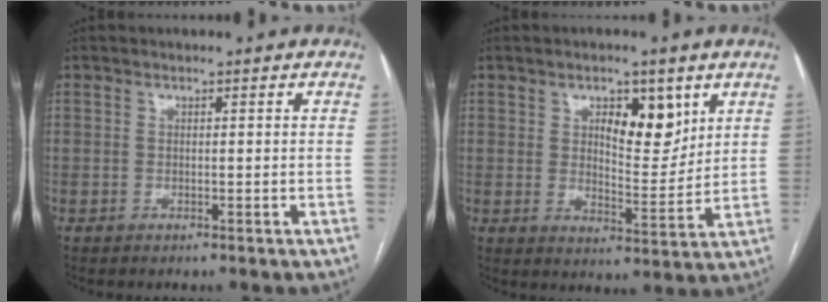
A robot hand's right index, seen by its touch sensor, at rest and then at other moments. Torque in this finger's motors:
{"motor_torque": [0.18, 0.23, 0.08, 0.02]}